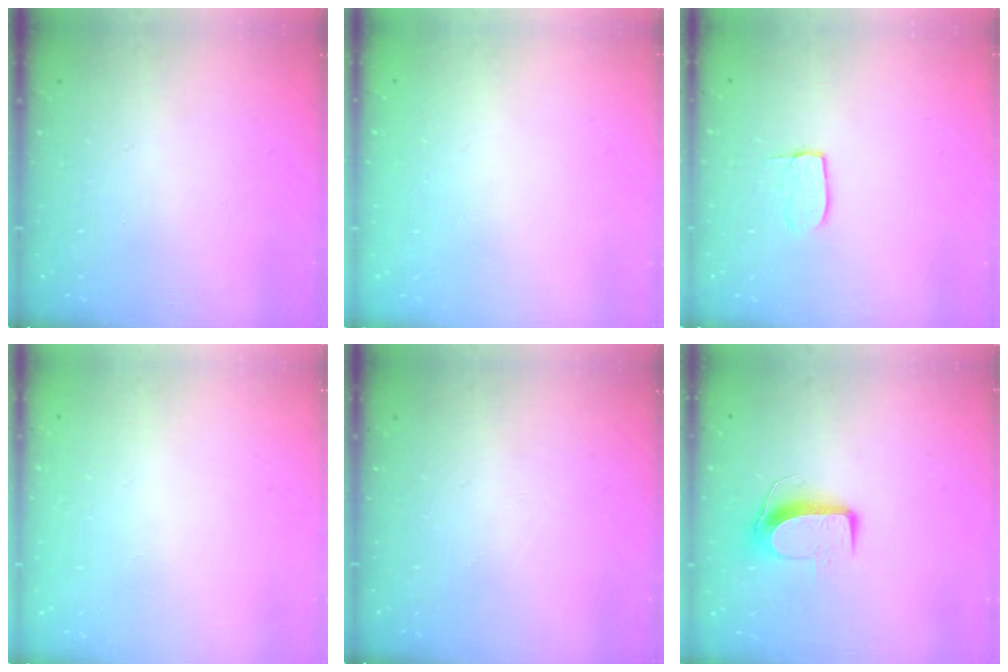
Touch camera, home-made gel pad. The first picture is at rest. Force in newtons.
{"total": 0.0}
{"total": 4.9, "press": 4.8, "slide": 0.4}
{"total": 0.0}
{"total": 0.0}
{"total": 9.4, "press": 9.4, "slide": 0.3}